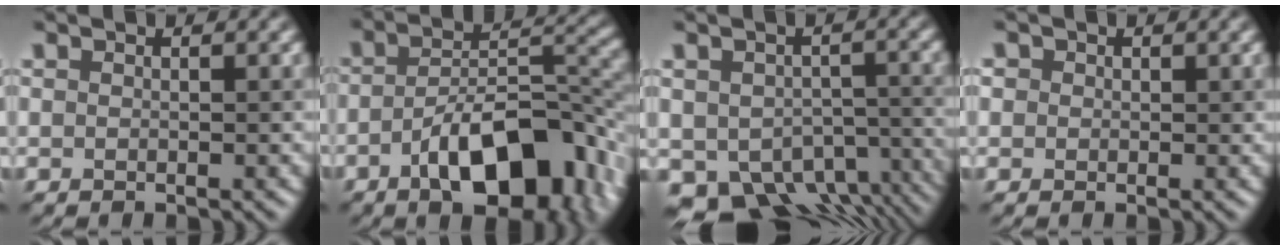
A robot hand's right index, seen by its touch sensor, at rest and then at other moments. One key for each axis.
{"total": 10.5, "fx": -4.6, "fy": 4.4, "fz": 8.3, "tx": -0.126, "ty": 0.012, "tz": -0.080}
{"total": 11.0, "fx": -6.7, "fy": 6.7, "fz": 5.5, "tx": -0.090, "ty": -0.044, "tz": -0.069}
{"total": 1.4, "fx": 0.5, "fy": 1.2, "fz": 0.4, "tx": -0.004, "ty": 0.007, "tz": -0.005}